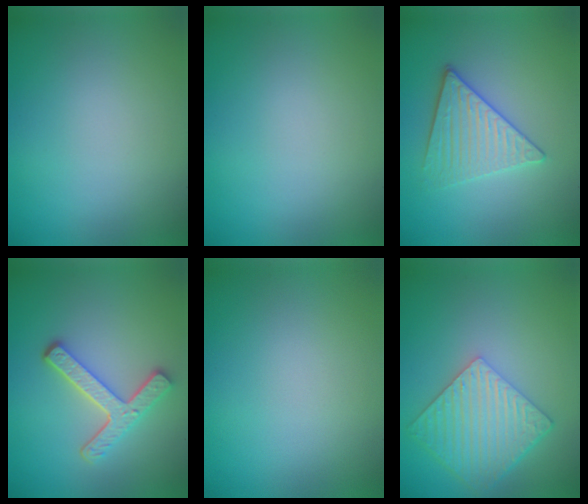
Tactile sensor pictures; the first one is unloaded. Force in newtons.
{"total": 0.0}
{"total": 3.8, "press": 3.5, "slide": 1.5}
{"total": 4.2, "press": 3.3, "slide": 2.6}
{"total": 0.0}
{"total": 6.1, "press": 4.5, "slide": 4.1}